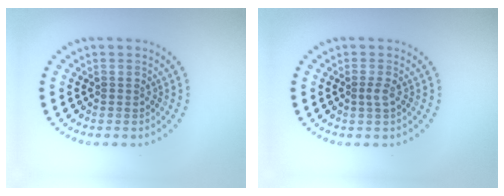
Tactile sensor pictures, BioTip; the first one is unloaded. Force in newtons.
{"total": 0.9, "press": 0.7, "slide": 0.5}